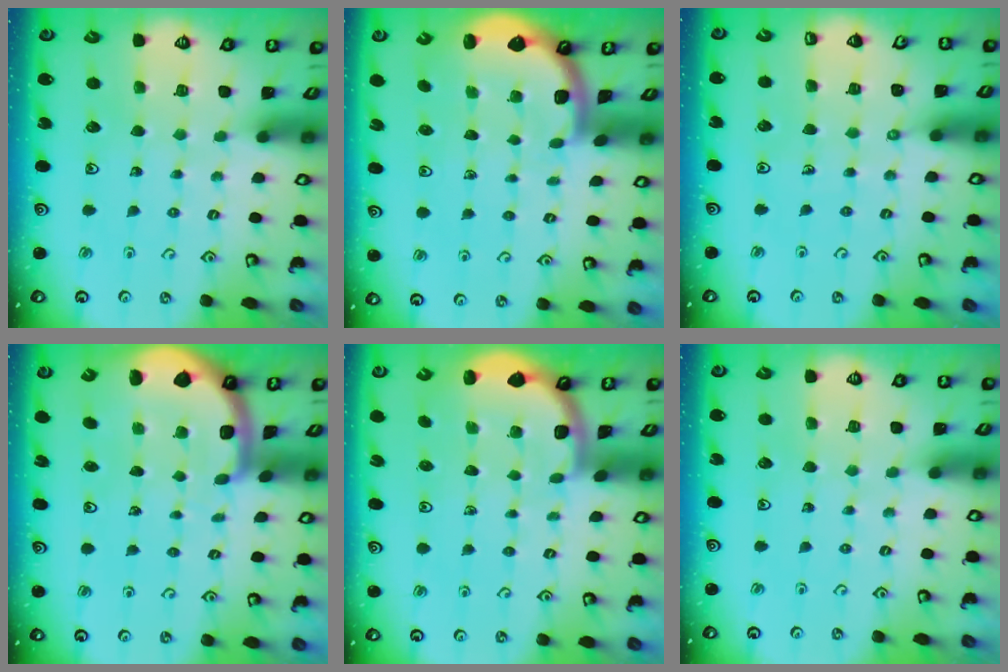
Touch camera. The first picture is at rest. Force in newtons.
{"total": 1.4, "press": 1.4, "slide": 0.1}
{"total": 4.5, "press": 4.4, "slide": 0.6}
{"total": 2.5, "press": 2.4, "slide": 0.5}
{"total": 1.3, "press": 1.3, "slide": 0.1}
{"total": 0.0}